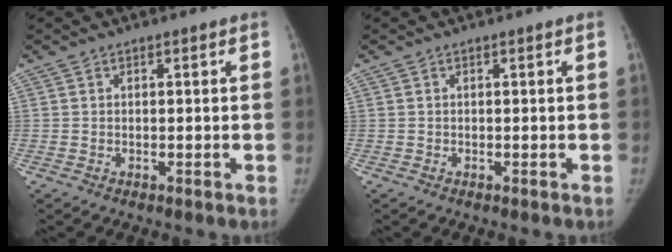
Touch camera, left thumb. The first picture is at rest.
{"total": 0.0}